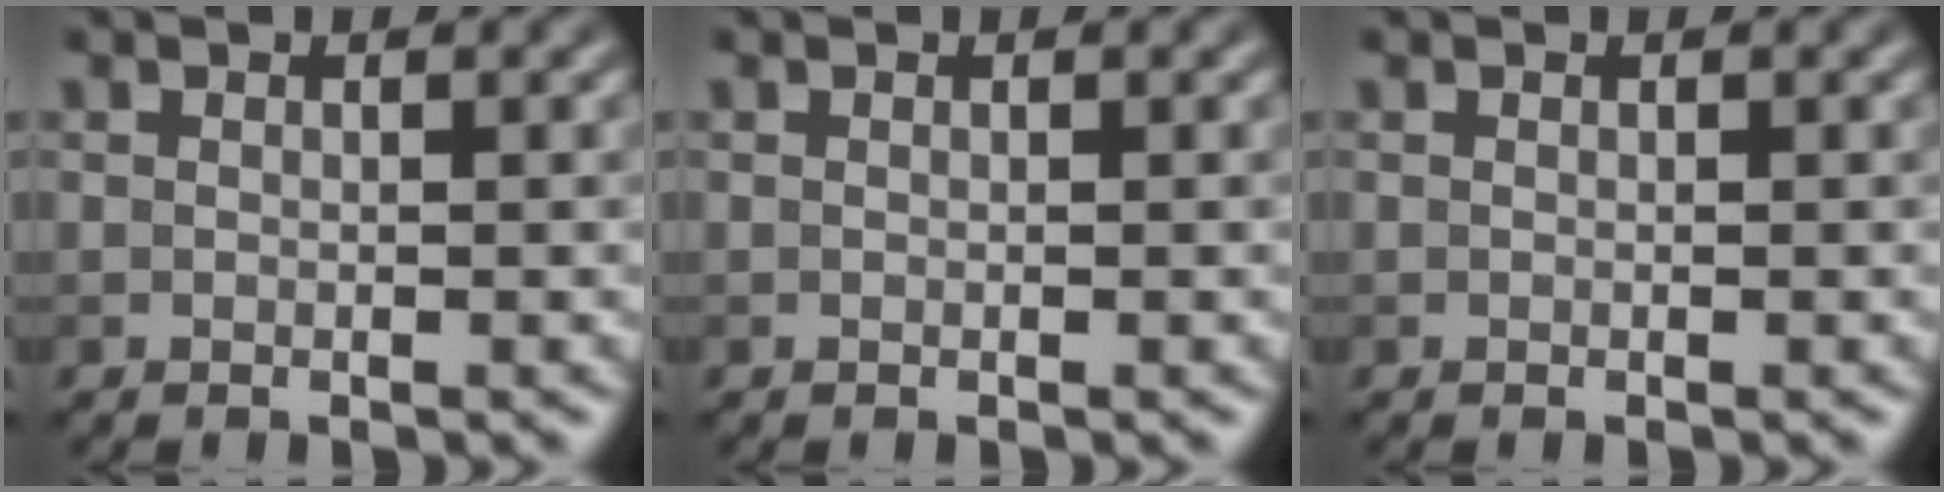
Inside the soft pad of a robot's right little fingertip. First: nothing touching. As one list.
[{"total": 0.0}, {"total": 0.0}]